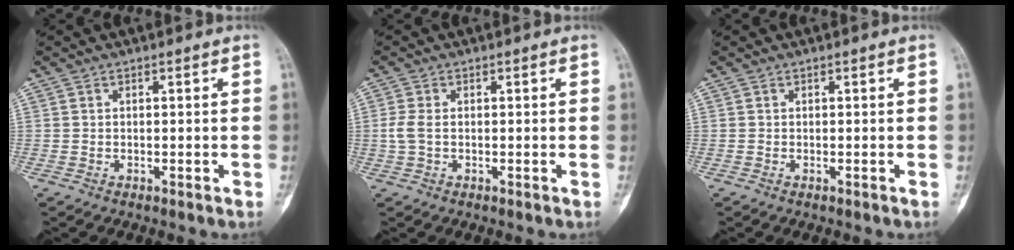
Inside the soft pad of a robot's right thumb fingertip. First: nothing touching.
{"total": 2.5, "force": [-0.1, 1.3, 2.1], "torque": [-0.062, 0.001, -0.004]}
{"total": 0.0}